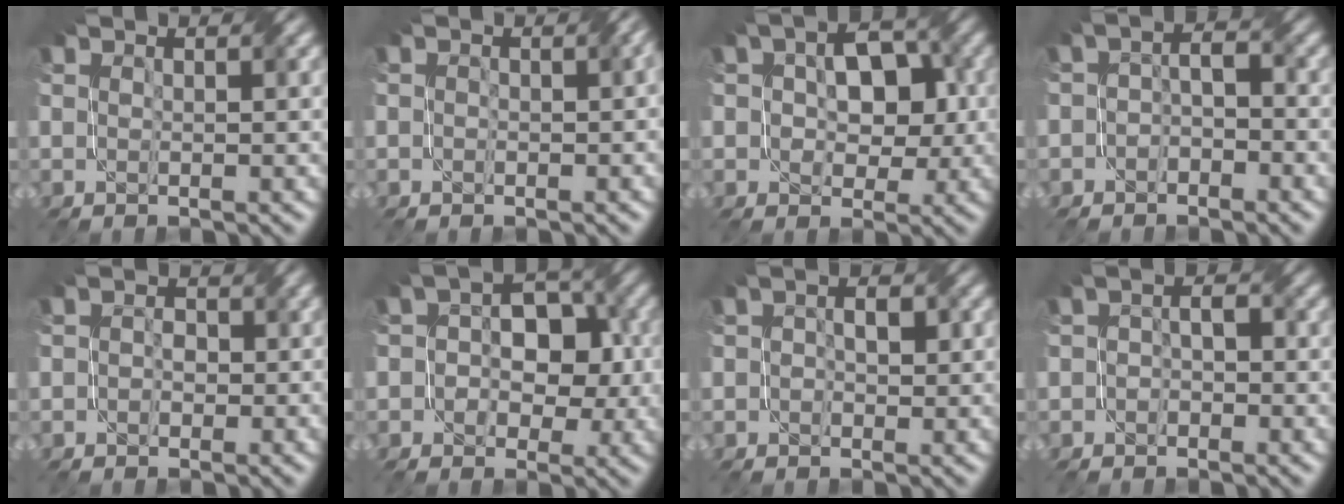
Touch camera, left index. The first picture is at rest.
{"total": 2.2, "force": [-0.7, 1.1, 1.8], "torque": [-0.022, -0.003, -0.010]}
{"total": 5.9, "force": [0.5, 3.8, 4.5], "torque": [-0.053, 0.010, 0.004]}
{"total": 2.3, "force": [-1.6, 1.4, 1.0], "torque": [-0.015, 0.004, -0.038]}
{"total": 2.2, "force": [-0.8, 1.8, 1.2], "torque": [-0.001, 0.004, -0.018]}
{"total": 6.3, "force": [-0.6, 4.5, 4.4], "torque": [-0.035, 0.018, -0.019]}
{"total": 2.5, "force": [-0.3, 1.8, 1.7], "torque": [-0.014, 0.005, -0.005]}
{"total": 2.1, "force": [-1.2, 1.5, 0.9], "torque": [-0.003, 0.005, -0.027]}